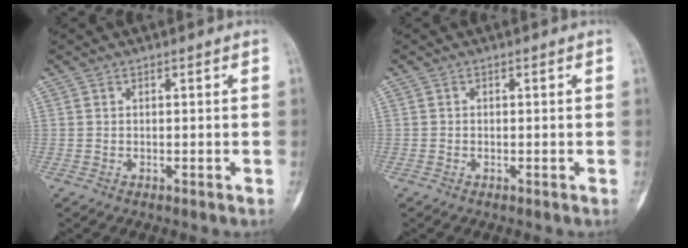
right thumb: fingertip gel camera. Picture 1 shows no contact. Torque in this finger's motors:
{"motor_torque": [-0.04, -0.03, -0.19, 0.21, 0.09]}